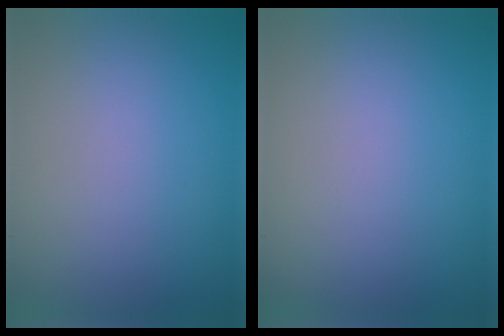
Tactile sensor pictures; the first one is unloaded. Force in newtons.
{"total": 0.0}